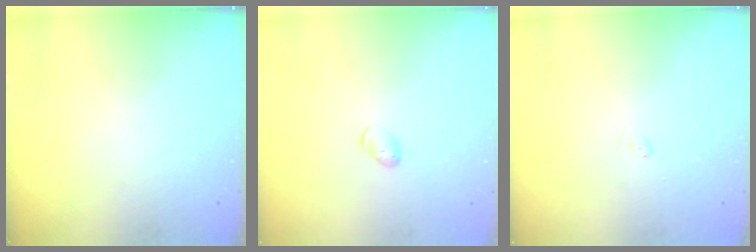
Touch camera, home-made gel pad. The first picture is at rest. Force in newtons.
{"total": 4.2, "press": 4.1, "slide": 0.7}
{"total": 1.9, "press": 1.9, "slide": 0.3}